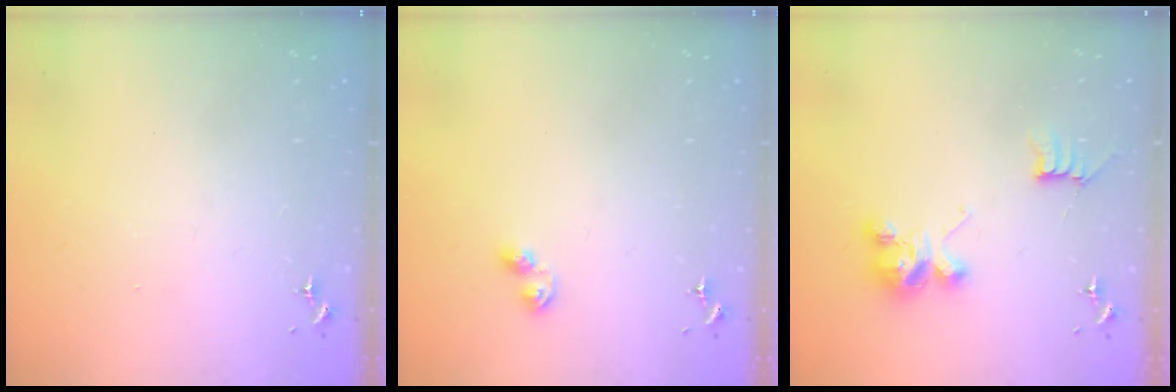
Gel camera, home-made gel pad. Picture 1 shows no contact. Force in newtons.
{"total": 3.8, "press": 3.7, "slide": 0.5}
{"total": 8.4, "press": 8.4, "slide": 0.5}